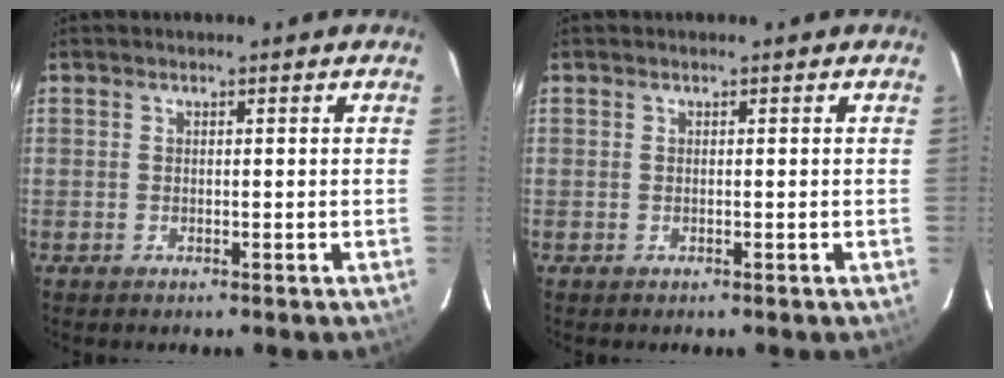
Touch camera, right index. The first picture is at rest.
{"total": 0.0}